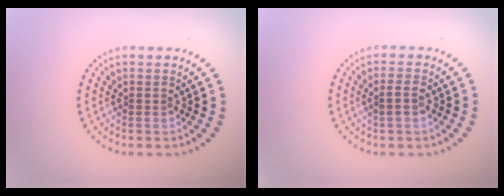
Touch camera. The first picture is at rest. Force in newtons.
{"total": 1.2, "press": 1.2, "slide": 0.2}